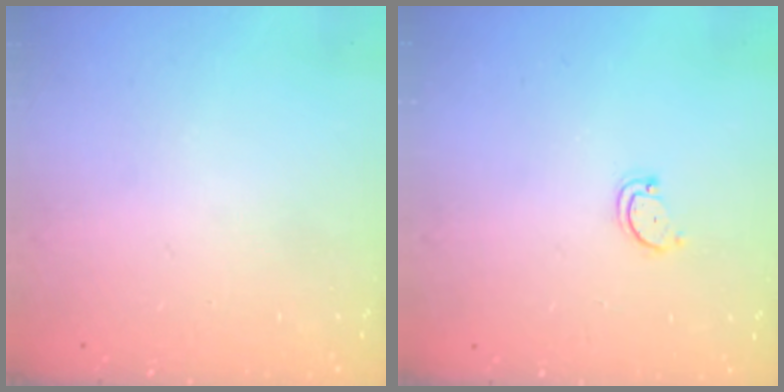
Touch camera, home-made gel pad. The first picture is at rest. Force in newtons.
{"total": 2.8, "press": 2.8, "slide": 0.3}